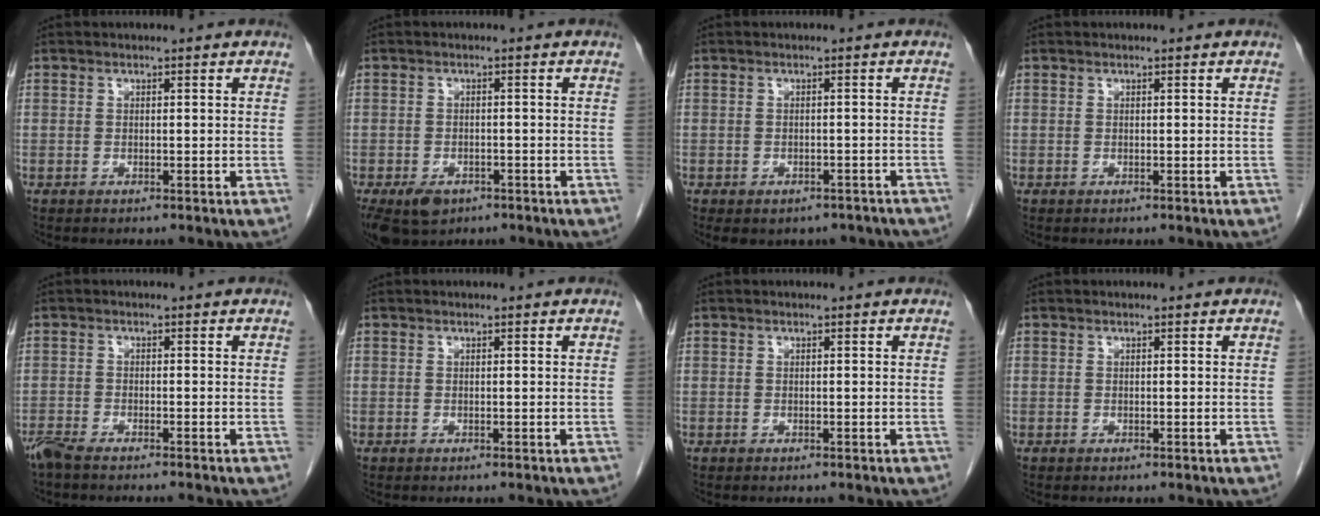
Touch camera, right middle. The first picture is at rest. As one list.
[{"total": 6.7, "force": [-4.0, 4.3, 3.3], "torque": [-0.065, -0.007, -0.060]}, {"total": 8.7, "force": [-6.7, 4.6, 3.0], "torque": [-0.041, 0.006, -0.074]}, {"total": 0.0}, {"total": 4.5, "force": [-3.9, 0.3, 2.2], "torque": [-0.036, -0.009, -0.065]}, {"total": 0.0}, {"total": 0.0}, {"total": 0.0}]